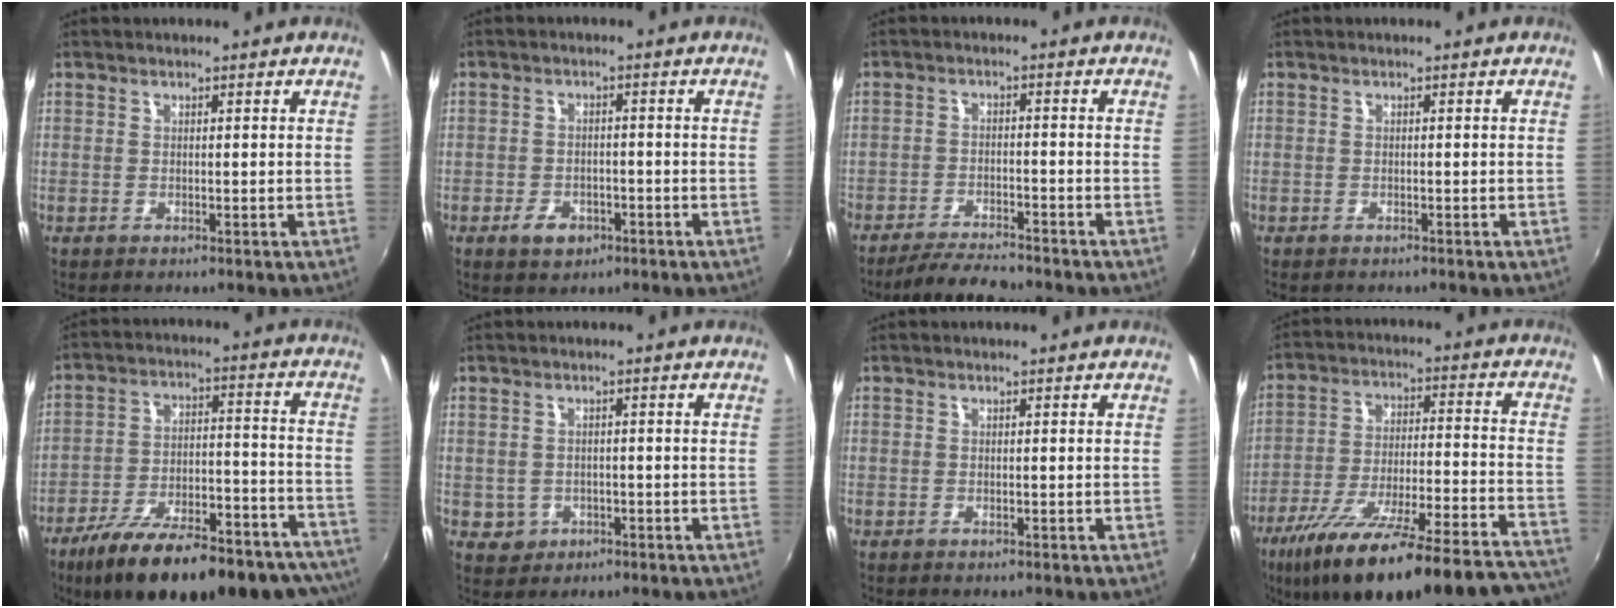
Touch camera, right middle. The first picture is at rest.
{"total": 4.3, "force": [-2.4, 2.8, 2.2], "torque": [-0.054, 0.001, -0.035]}
{"total": 7.7, "force": [-7.0, 1.0, 3.0], "torque": [-0.077, -0.010, -0.115]}
{"total": 1.0, "force": [-0.9, 0.3, 0.4], "torque": [-0.011, -0.004, -0.013]}
{"total": 28.4, "force": [-22.2, 8.8, 15.3], "torque": [-0.248, -0.022, -0.302]}
{"total": 3.8, "force": [-1.0, 3.5, 1.1], "torque": [-0.032, 0.002, -0.006]}
{"total": 0.0}
{"total": 32.3, "force": [-27.2, 5.0, 16.6], "torque": [-0.256, -0.056, -0.388]}